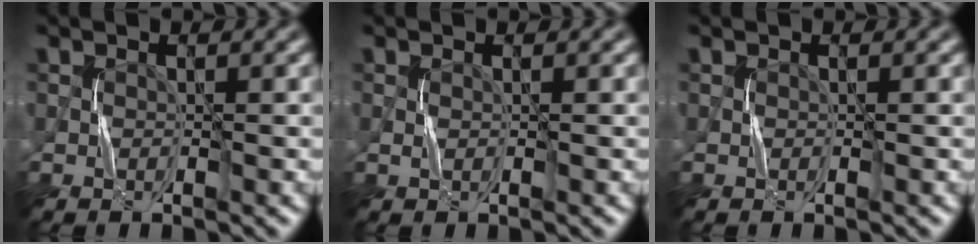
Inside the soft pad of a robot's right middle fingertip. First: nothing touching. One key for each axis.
{"total": 0.0}
{"total": 0.0}